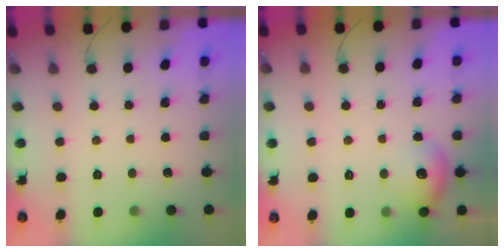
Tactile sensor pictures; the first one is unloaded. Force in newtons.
{"total": 9.9, "press": 9.8, "slide": 1.2}